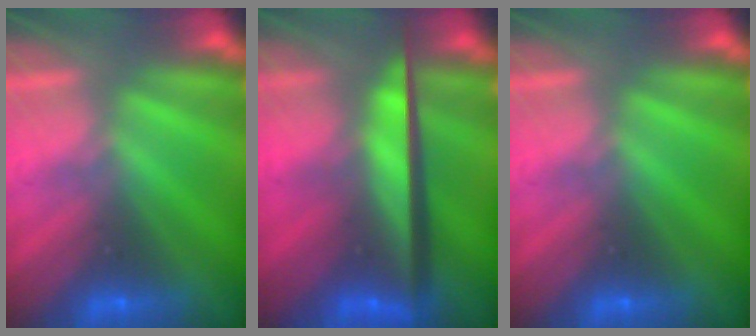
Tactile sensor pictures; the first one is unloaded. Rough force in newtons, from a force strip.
{"total": 10.3}
{"total": 0.0}